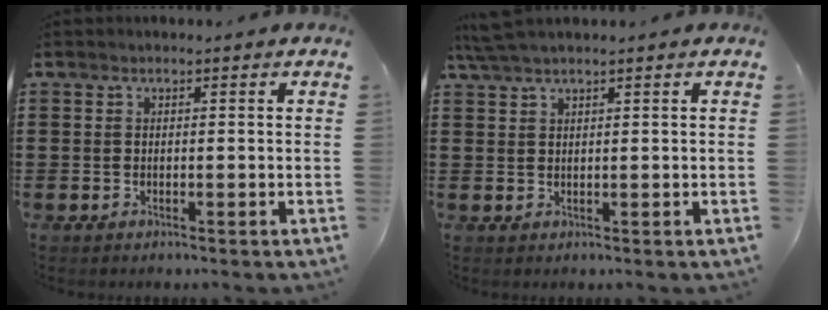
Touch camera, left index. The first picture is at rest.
{"total": 2.6, "force": [2.1, 0.0, 1.5], "torque": [-0.034, 0.003, 0.040]}